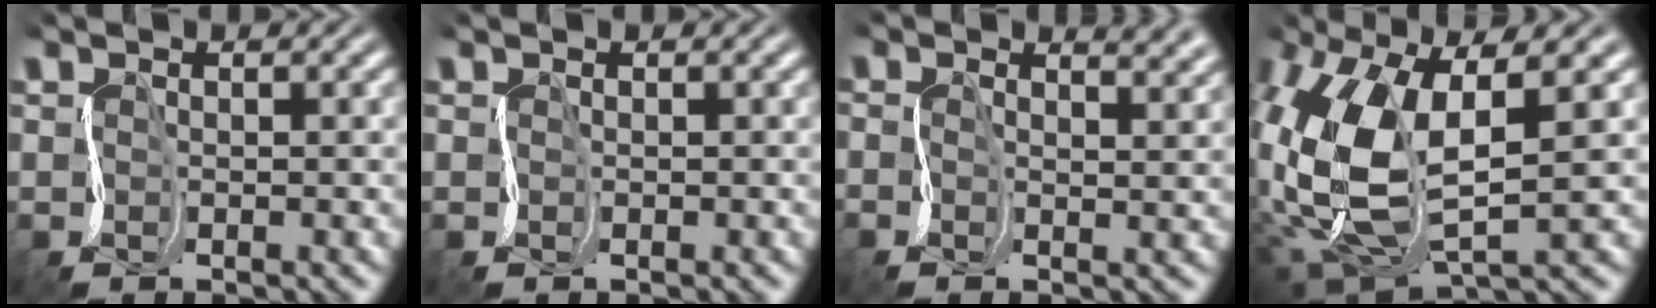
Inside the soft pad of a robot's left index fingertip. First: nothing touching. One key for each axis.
{"total": 0.0}
{"total": 3.7, "fx": 2.2, "fy": 1.6, "fz": 2.5, "tx": -0.029, "ty": 0.022, "tz": 0.007}
{"total": 8.8, "fx": 1.0, "fy": 4.0, "fz": 7.8, "tx": -0.196, "ty": -0.014, "tz": 0.022}